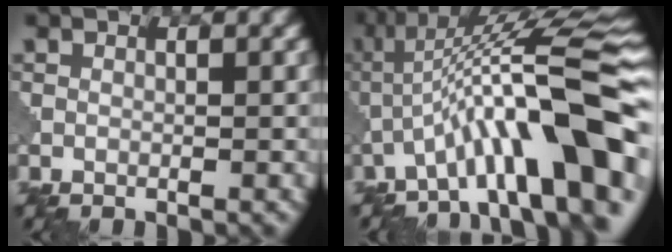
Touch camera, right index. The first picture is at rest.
{"total": 12.3, "force": [-4.1, 2.2, 11.3], "torque": [-0.172, 0.033, -0.052]}